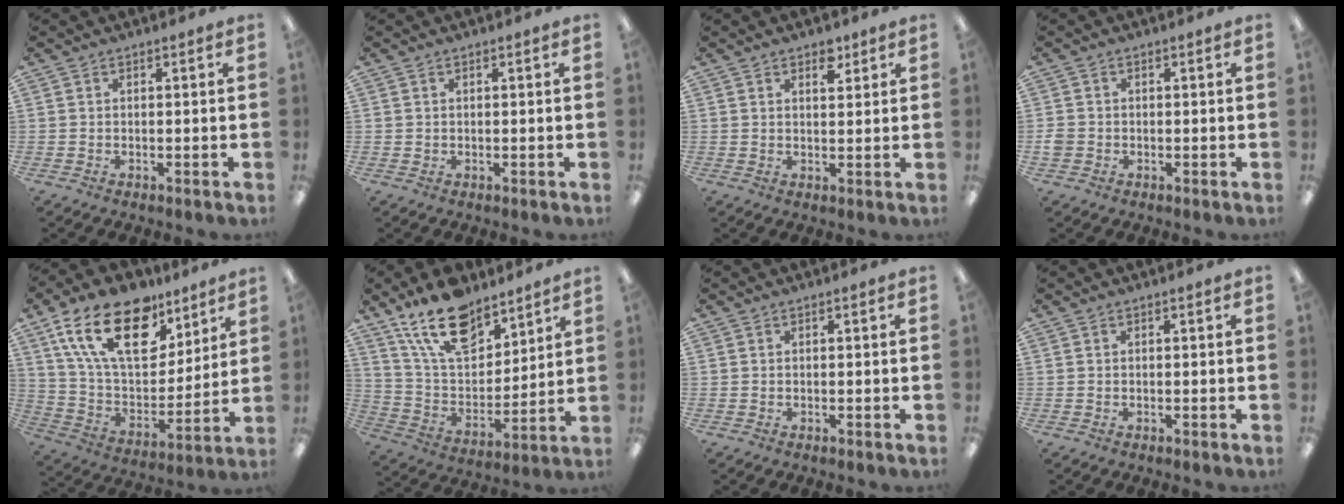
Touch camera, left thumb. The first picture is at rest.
{"total": 0.6, "force": [0.4, 0.4, 0.0], "torque": [0.000, 0.003, 0.007]}
{"total": 3.8, "force": [2.8, 1.9, 1.8], "torque": [-0.008, -0.013, 0.044]}
{"total": 2.2, "force": [-0.4, 2.0, 0.8], "torque": [-0.012, 0.004, -0.009]}
{"total": 22.9, "force": [13.2, 12.1, 14.3], "torque": [-0.270, -0.061, 0.234]}
{"total": 18.0, "force": [12.9, 8.8, 8.9], "torque": [-0.166, -0.064, 0.235]}
{"total": 0.0}
{"total": 0.0}